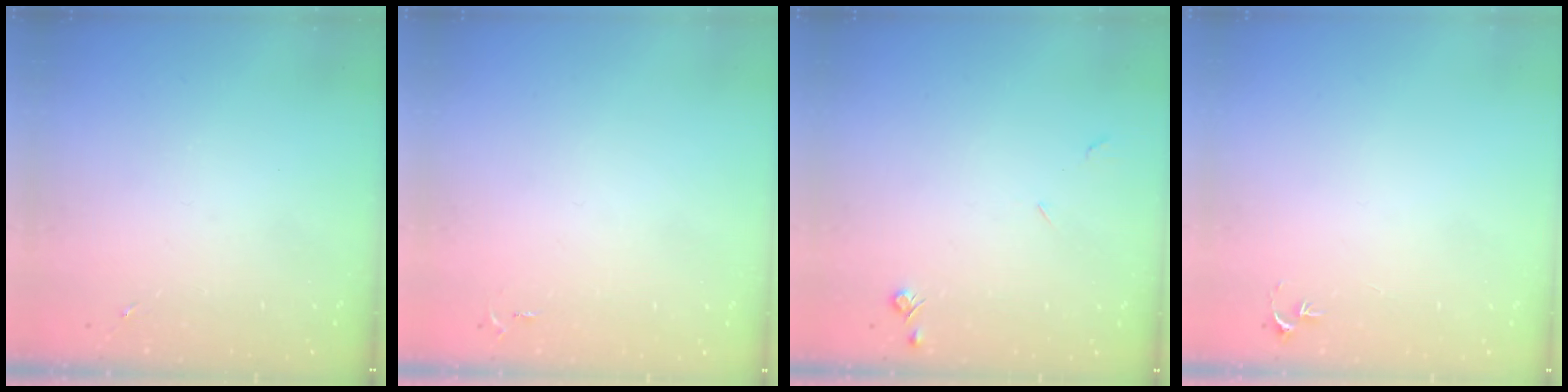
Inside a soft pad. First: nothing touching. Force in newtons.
{"total": 2.6, "press": 2.6, "slide": 0.4}
{"total": 4.2, "press": 4.2, "slide": 0.7}
{"total": 2.7, "press": 2.7, "slide": 0.3}